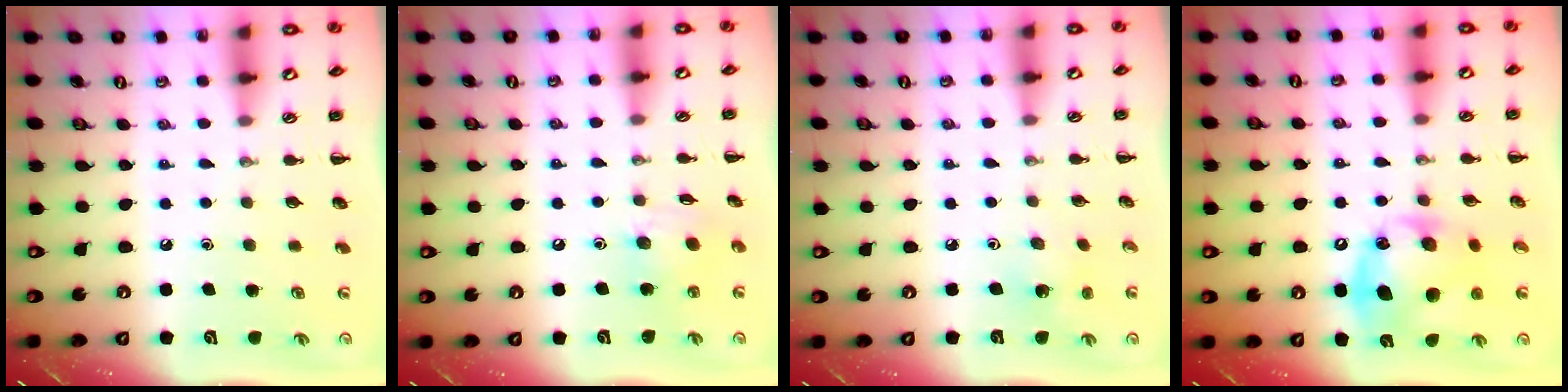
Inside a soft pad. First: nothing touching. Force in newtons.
{"total": 6.7, "press": 6.6, "slide": 0.8}
{"total": 1.6, "press": 1.5, "slide": 0.5}
{"total": 15.9, "press": 15.8, "slide": 1.0}